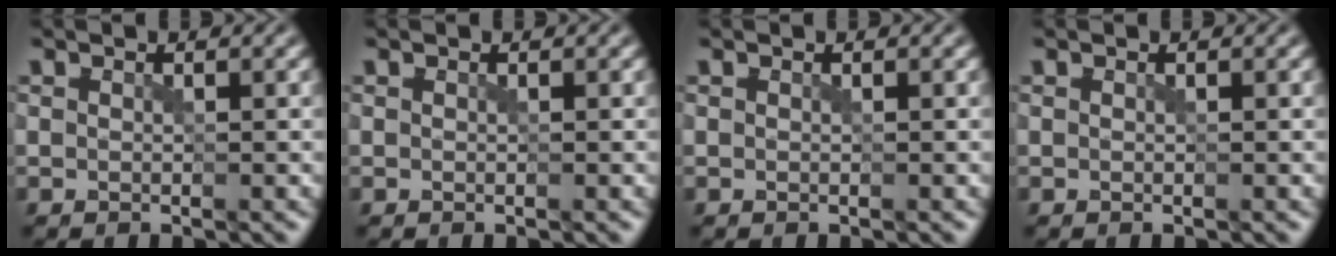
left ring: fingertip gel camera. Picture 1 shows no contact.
{"total": 0.0}
{"total": 0.0}
{"total": 0.0}